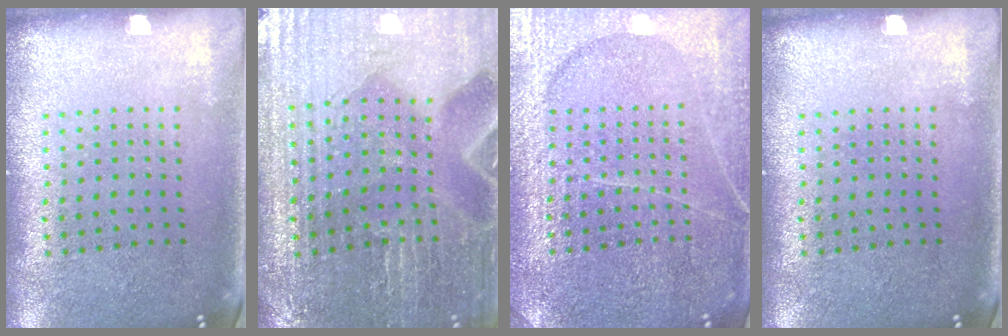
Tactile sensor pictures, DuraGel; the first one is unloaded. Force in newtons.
{"total": 1.7, "press": 1.7, "slide": 0.2}
{"total": 3.6, "press": 3.6, "slide": 0.4}
{"total": 0.0}